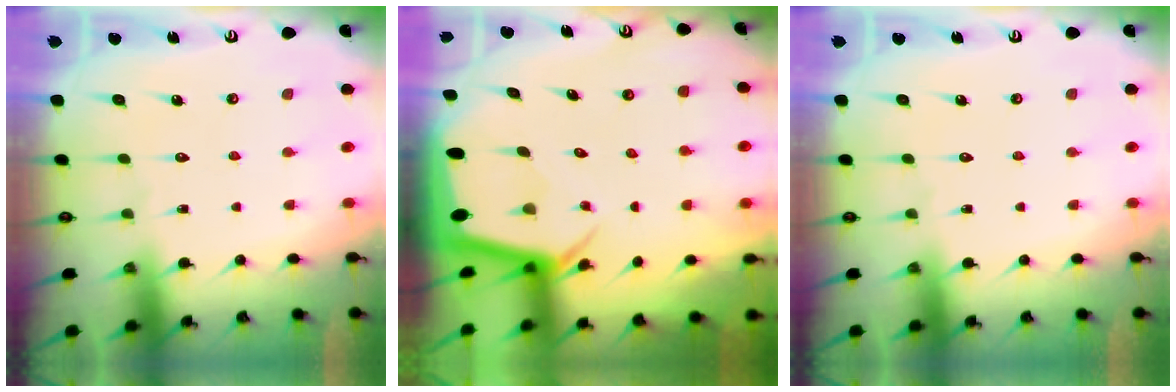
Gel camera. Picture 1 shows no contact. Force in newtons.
{"total": 4.0, "press": 4.0, "slide": 0.3}
{"total": 0.0}